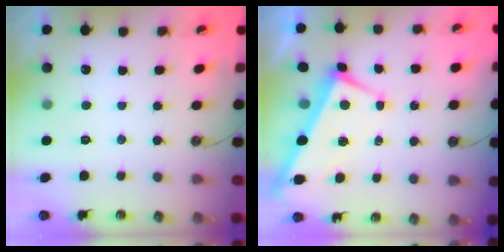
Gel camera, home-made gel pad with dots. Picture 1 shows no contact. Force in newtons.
{"total": 2.5, "press": 2.4, "slide": 0.8}